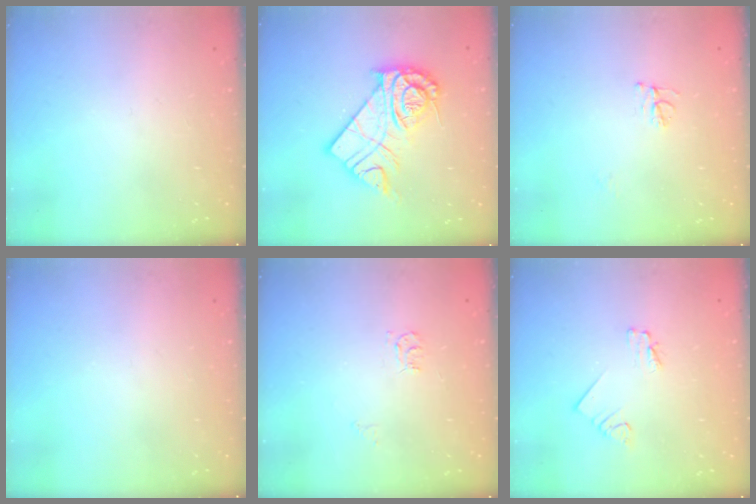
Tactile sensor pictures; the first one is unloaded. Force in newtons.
{"total": 15.9, "press": 15.9, "slide": 1.3}
{"total": 4.7, "press": 4.6, "slide": 0.4}
{"total": 0.0}
{"total": 3.9, "press": 3.9, "slide": 0.6}
{"total": 1.6, "press": 1.5, "slide": 0.2}